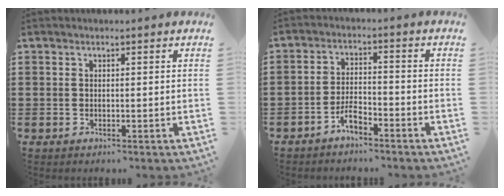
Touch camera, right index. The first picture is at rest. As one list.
[{"total": 3.6, "force": [-2.9, 1.0, 1.7], "torque": [-0.042, 0.007, -0.061]}]